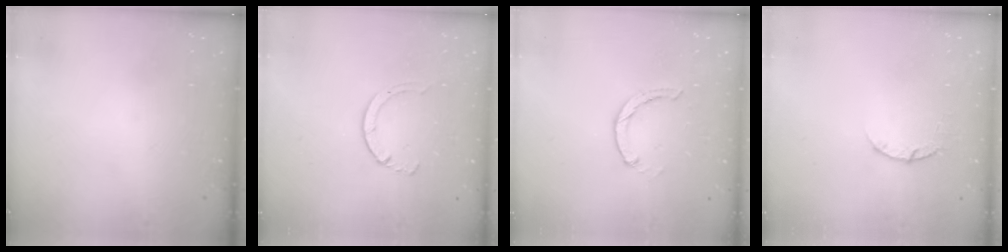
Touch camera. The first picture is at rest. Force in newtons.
{"total": 2.8, "press": 2.8, "slide": 0.4}
{"total": 1.0, "press": 0.9, "slide": 0.3}
{"total": 3.8, "press": 3.8, "slide": 0.5}